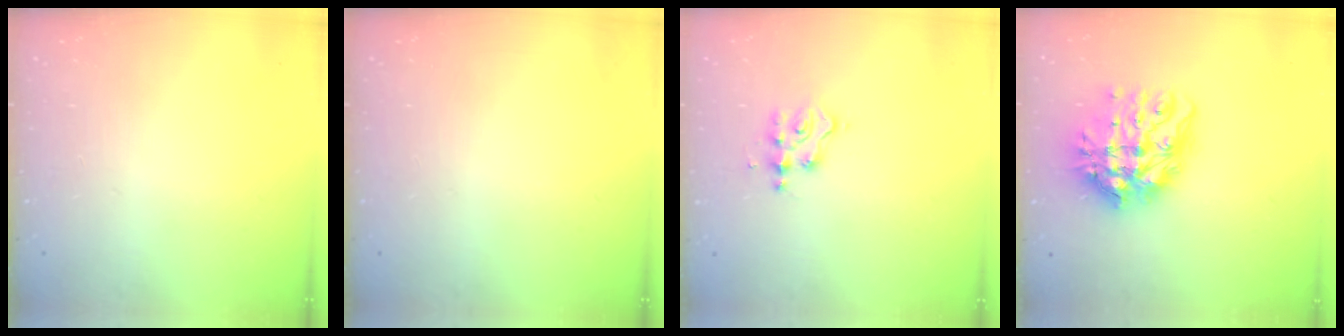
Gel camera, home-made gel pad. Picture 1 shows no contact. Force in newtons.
{"total": 0.0}
{"total": 3.5, "press": 3.5, "slide": 0.1}
{"total": 17.5, "press": 17.4, "slide": 1.7}